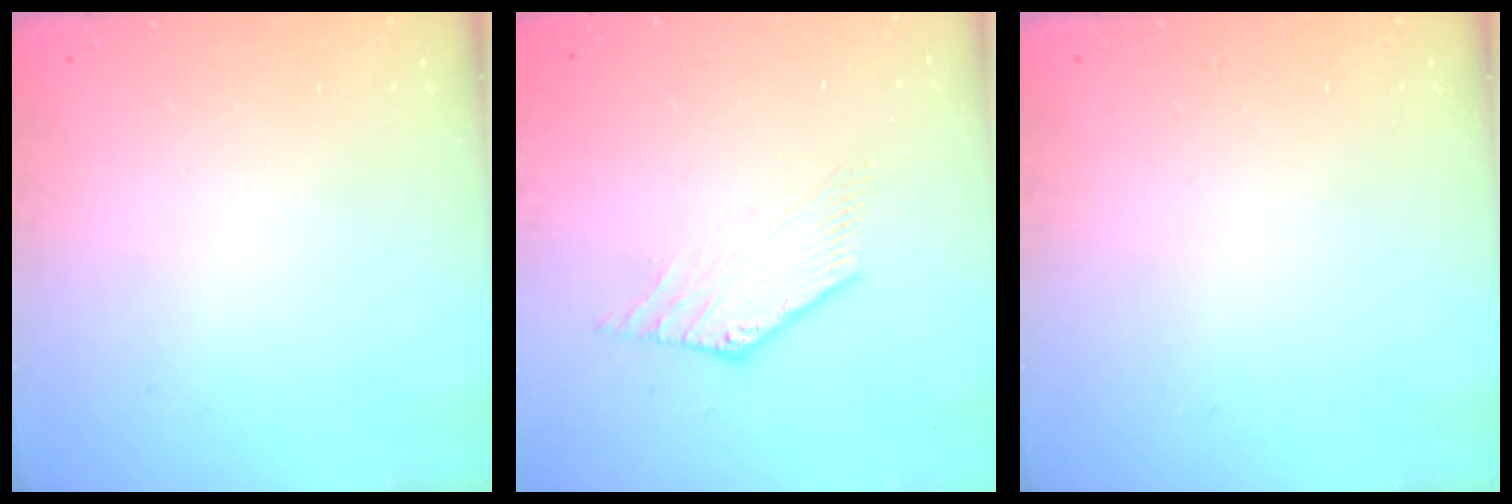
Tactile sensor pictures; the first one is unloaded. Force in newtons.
{"total": 1.5, "press": 1.5, "slide": 0.3}
{"total": 0.0}